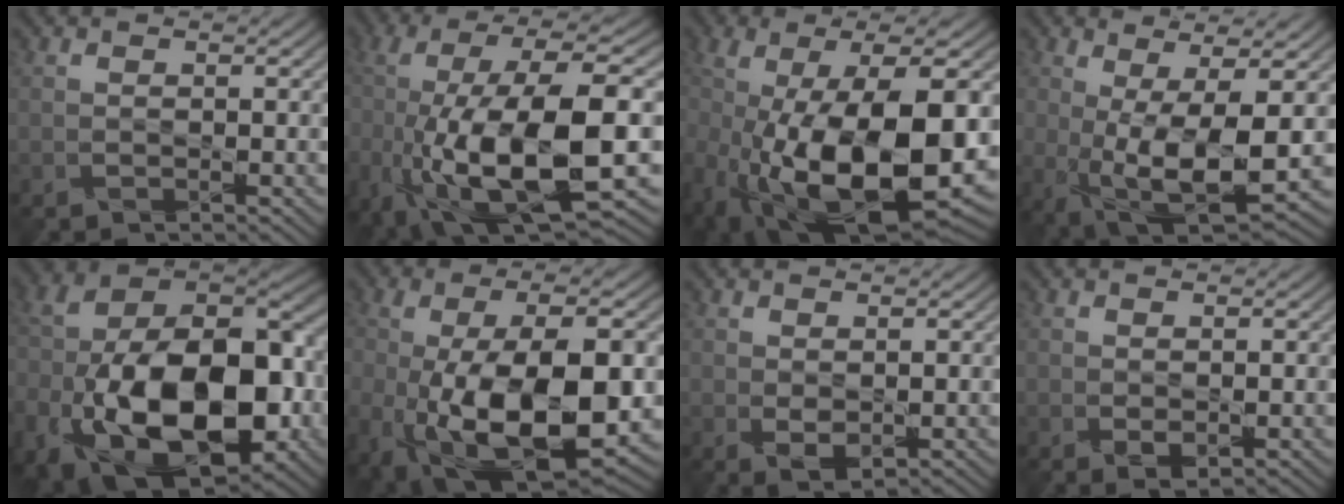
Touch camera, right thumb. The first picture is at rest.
{"total": 16.8, "force": [-4.4, 5.6, 15.3], "torque": [-0.299, -0.012, -0.069]}
{"total": 18.1, "force": [-3.4, 8.2, 15.7], "torque": [-0.284, -0.045, -0.036]}
{"total": 10.9, "force": [-0.9, 3.5, 10.3], "torque": [-0.202, -0.007, -0.007]}
{"total": 19.8, "force": [-6.7, 11.5, 14.7], "torque": [-0.277, -0.045, -0.103]}
{"total": 16.2, "force": [-3.0, 7.8, 13.9], "torque": [-0.257, -0.043, -0.031]}
{"total": 2.0, "force": [0.2, 1.1, 1.7], "torque": [-0.036, -0.008, 0.010]}
{"total": 1.2, "force": [0.0, 0.7, 1.0], "torque": [-0.021, -0.006, 0.005]}